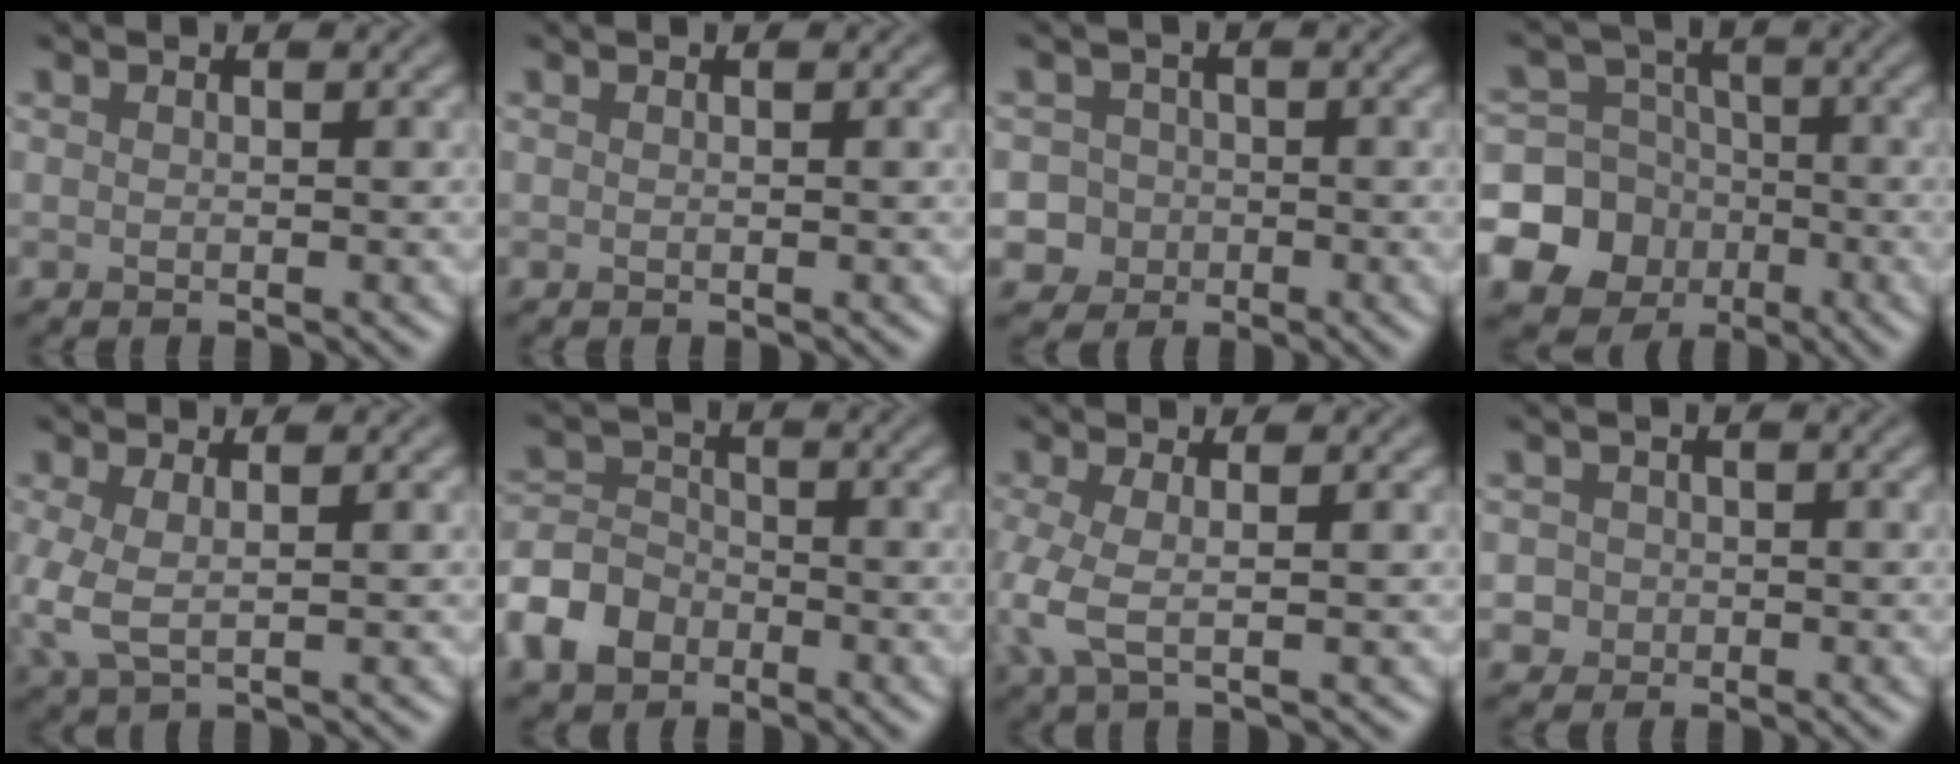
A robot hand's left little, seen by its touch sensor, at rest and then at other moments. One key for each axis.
{"total": 0.0}
{"total": 5.8, "fx": -2.1, "fy": 5.4, "fz": 0.9, "tx": -0.007, "ty": 0.004, "tz": -0.060}
{"total": 13.4, "fx": -4.9, "fy": 12.1, "fz": 3.0, "tx": -0.091, "ty": -0.038, "tz": -0.102}
{"total": 3.1, "fx": 0.1, "fy": 1.2, "fz": 2.8, "tx": -0.077, "ty": -0.002, "tz": -0.002}
{"total": 5.6, "fx": -3.1, "fy": 4.0, "fz": 2.3, "tx": -0.054, "ty": 0.006, "tz": -0.077}
{"total": 3.7, "fx": -0.4, "fy": 1.2, "fz": 3.4, "tx": -0.090, "ty": -0.005, "tz": -0.013}
{"total": 2.5, "fx": -0.6, "fy": 2.4, "fz": 0.5, "tx": 0.009, "ty": 0.007, "tz": -0.021}